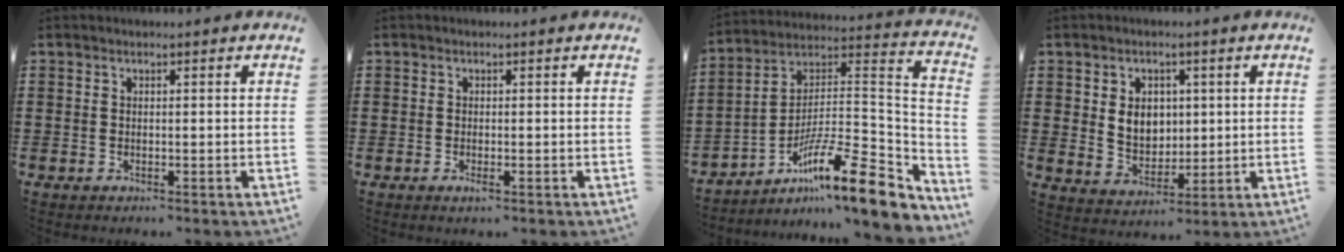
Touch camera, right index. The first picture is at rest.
{"total": 0.8, "force": [-0.3, 0.2, 0.8], "torque": [-0.016, -0.006, -0.003]}
{"total": 14.4, "force": [-8.9, 3.0, 10.9], "torque": [-0.153, -0.001, -0.161]}
{"total": 5.4, "force": [1.0, 4.4, 3.0], "torque": [-0.058, 0.006, 0.013]}